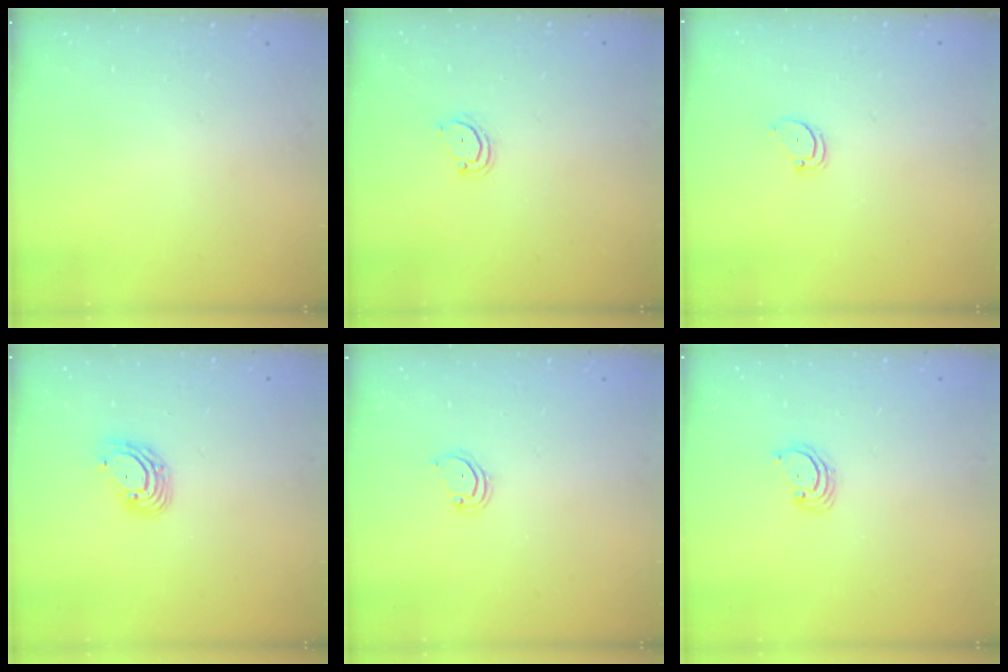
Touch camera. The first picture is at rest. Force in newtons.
{"total": 3.3, "press": 3.3, "slide": 0.2}
{"total": 2.4, "press": 2.4, "slide": 0.2}
{"total": 7.5, "press": 7.3, "slide": 1.3}
{"total": 3.1, "press": 3.1, "slide": 0.2}
{"total": 2.4, "press": 2.4, "slide": 0.2}